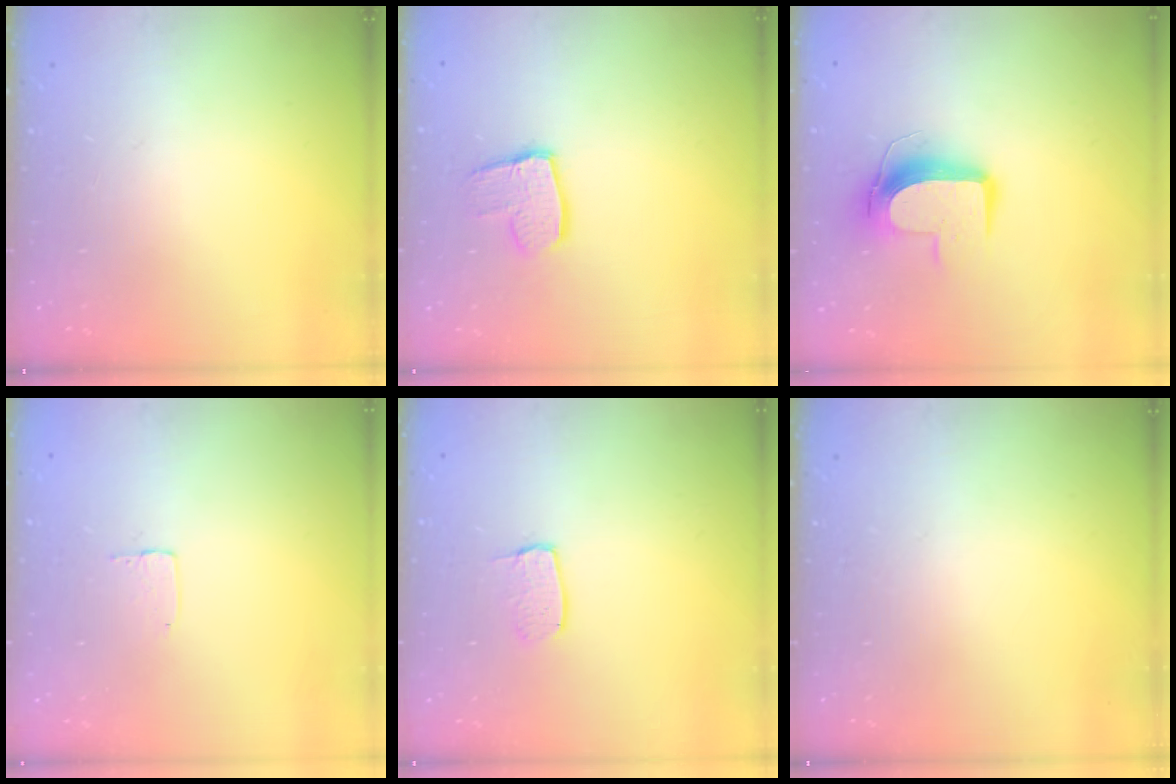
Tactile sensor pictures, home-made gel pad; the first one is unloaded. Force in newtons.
{"total": 10.1, "press": 10.0, "slide": 0.8}
{"total": 10.6, "press": 10.5, "slide": 1.0}
{"total": 3.5, "press": 3.5, "slide": 0.2}
{"total": 5.5, "press": 5.5, "slide": 0.2}
{"total": 0.0}